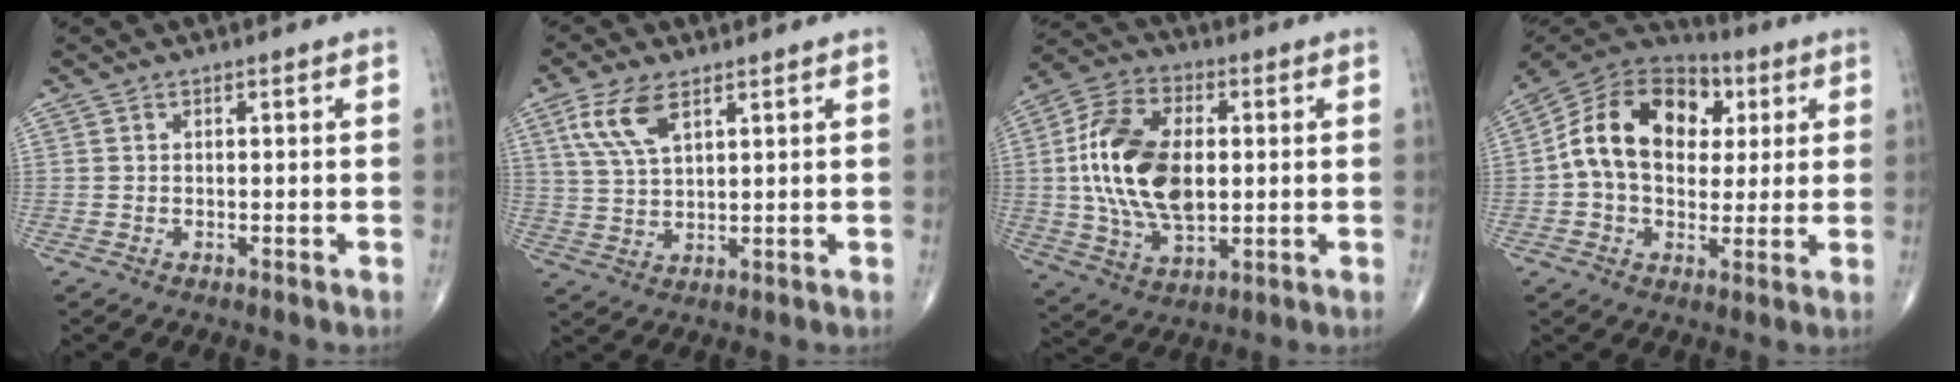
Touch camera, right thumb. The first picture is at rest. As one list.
[{"total": 8.3, "force": [4.2, 3.7, 6.1], "torque": [-0.125, -0.009, 0.088]}, {"total": 18.9, "force": [1.1, 11.2, 15.2], "torque": [-0.284, 0.003, 0.024]}, {"total": 18.2, "force": [3.0, 13.0, 12.4], "torque": [-0.186, 0.022, 0.042]}]